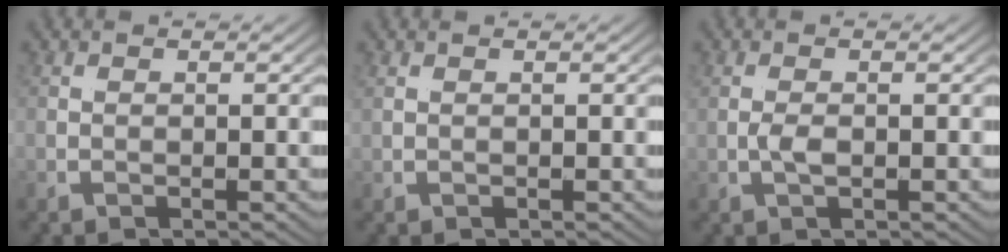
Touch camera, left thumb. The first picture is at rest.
{"total": 0.0}
{"total": 0.6, "force": [0.2, 0.0, 0.5], "torque": [-0.015, 0.003, -0.002]}